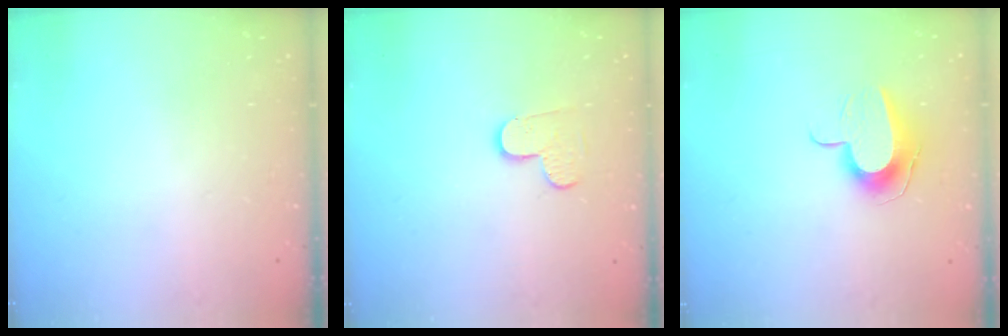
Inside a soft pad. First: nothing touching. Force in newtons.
{"total": 4.2, "press": 4.2, "slide": 0.4}
{"total": 10.0, "press": 10.0, "slide": 1.2}